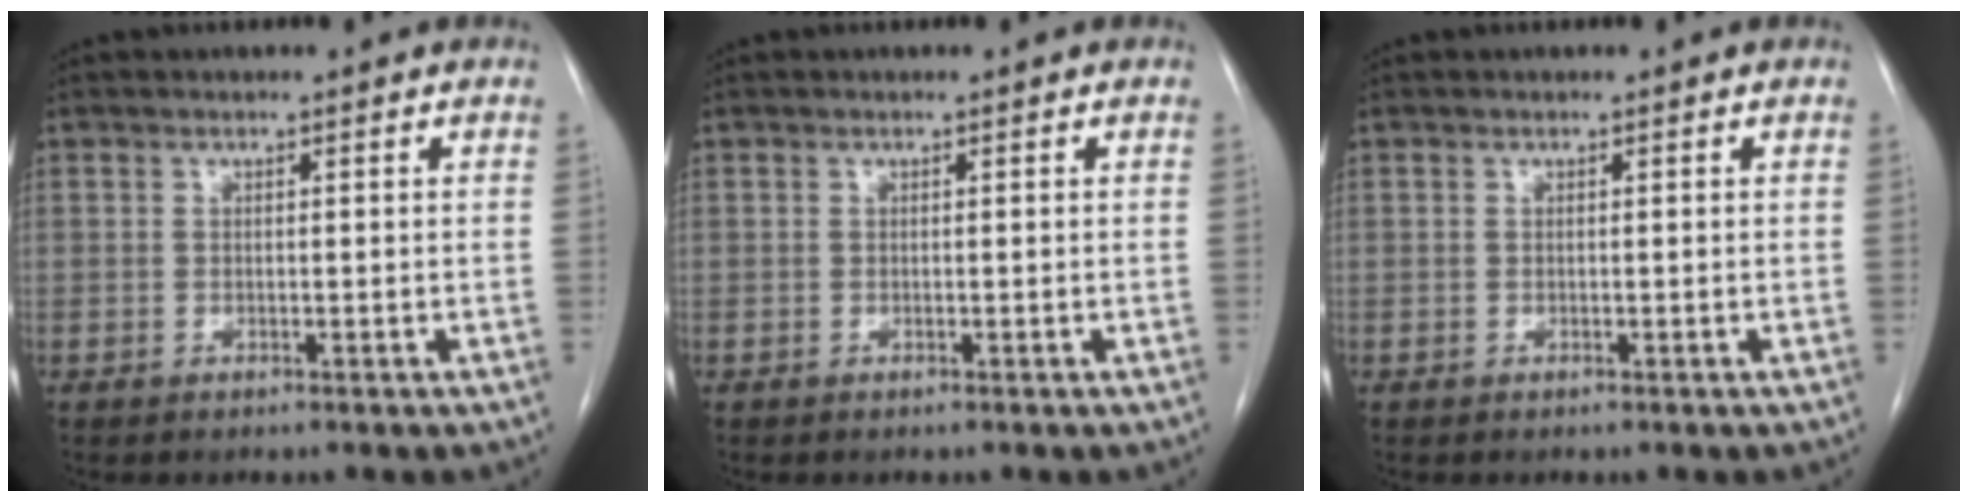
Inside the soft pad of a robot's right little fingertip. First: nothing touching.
{"total": 0.0}
{"total": 0.0}